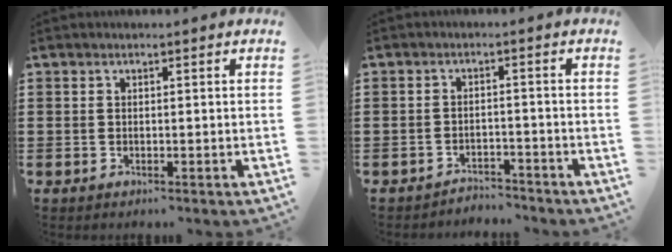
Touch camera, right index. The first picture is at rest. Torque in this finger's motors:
{"motor_torque": [-0.57, 1.52, -0.54, -0.21]}